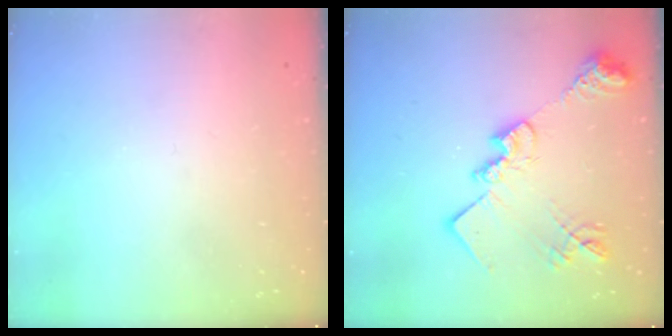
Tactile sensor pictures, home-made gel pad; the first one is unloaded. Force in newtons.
{"total": 19.7, "press": 19.7, "slide": 1.4}